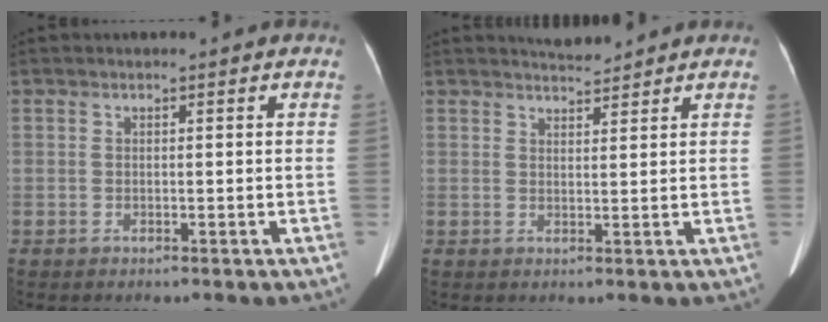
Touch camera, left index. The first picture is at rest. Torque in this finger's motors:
{"motor_torque": [-0.02, -0.29, -0.23, -0.10]}